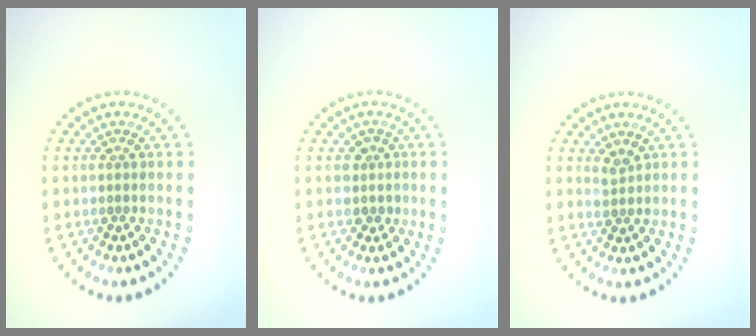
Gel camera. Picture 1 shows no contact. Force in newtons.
{"total": 1.6, "press": 1.3, "slide": 0.8}
{"total": 1.2, "press": 0.9, "slide": 0.8}